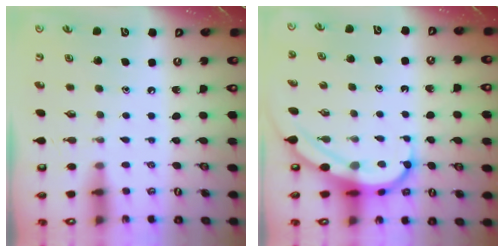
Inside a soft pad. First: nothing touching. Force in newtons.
{"total": 6.5, "press": 6.4, "slide": 0.7}